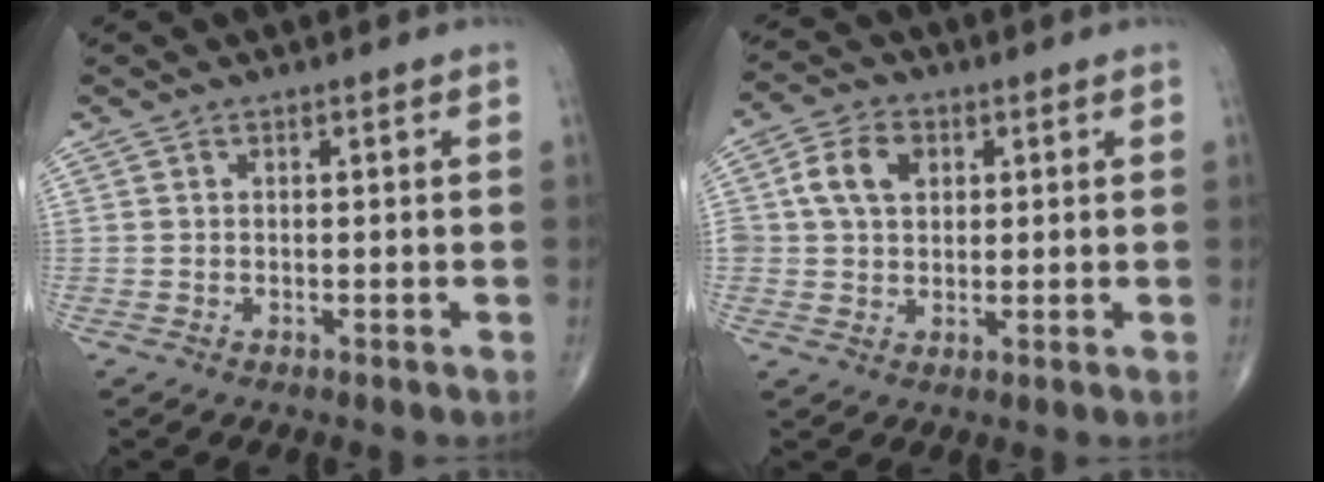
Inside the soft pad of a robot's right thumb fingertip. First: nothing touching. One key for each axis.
{"total": 7.1, "fx": 1.8, "fy": 5.3, "fz": 4.4, "tx": -0.066, "ty": 0.006, "tz": 0.029}